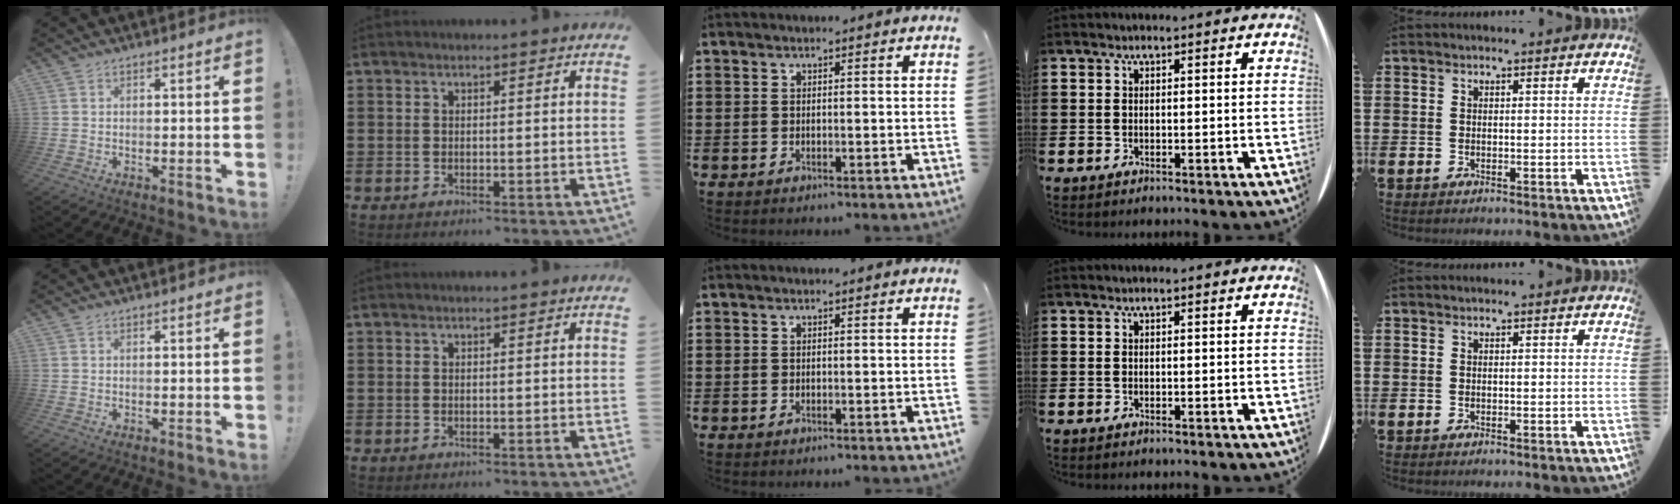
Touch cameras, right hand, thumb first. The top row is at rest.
{}